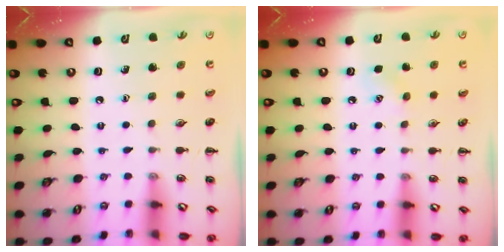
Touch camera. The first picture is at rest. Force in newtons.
{"total": 3.7, "press": 3.5, "slide": 1.1}